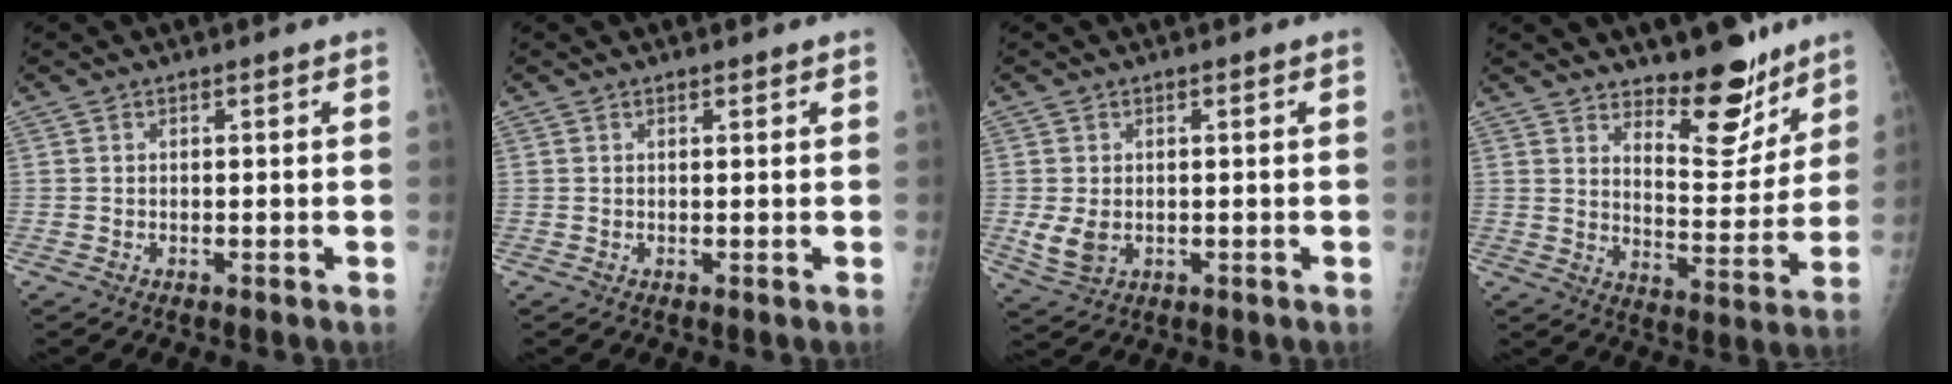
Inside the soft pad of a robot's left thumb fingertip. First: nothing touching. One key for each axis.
{"total": 0.5, "fx": 0.5, "fy": 0.2, "fz": 0.2, "tx": -0.006, "ty": -0.004, "tz": 0.007}
{"total": 4.4, "fx": -0.2, "fy": 3.2, "fz": 3.0, "tx": -0.059, "ty": -0.011, "tz": 0.006}
{"total": 12.2, "fx": 9.5, "fy": 4.6, "fz": 6.2, "tx": -0.049, "ty": -0.081, "tz": 0.153}